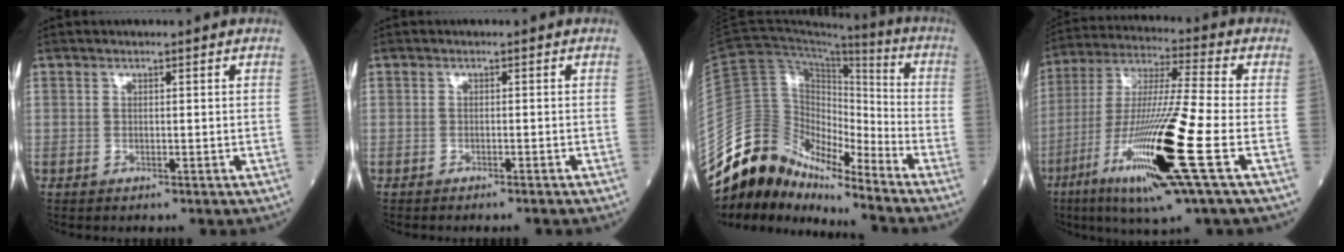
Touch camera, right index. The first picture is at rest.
{"total": 2.4, "force": [-2.1, -0.3, 1.1], "torque": [-0.016, 0.001, -0.026]}
{"total": 13.5, "force": [-12.3, 4.9, 2.3], "torque": [-0.028, 0.085, -0.228]}
{"total": 19.7, "force": [-7.2, -0.1, 18.3], "torque": [-0.373, -0.034, -0.135]}